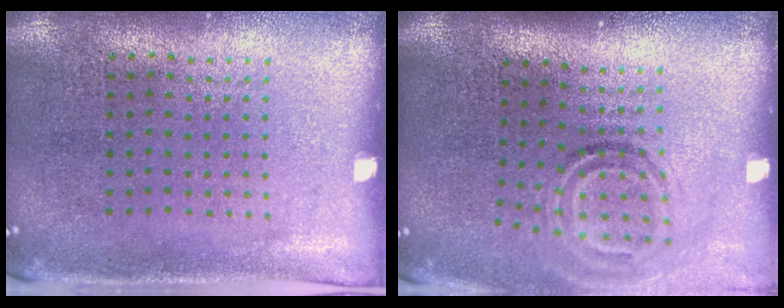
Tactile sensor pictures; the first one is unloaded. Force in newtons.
{"total": 1.9, "press": 1.2, "slide": 1.4}